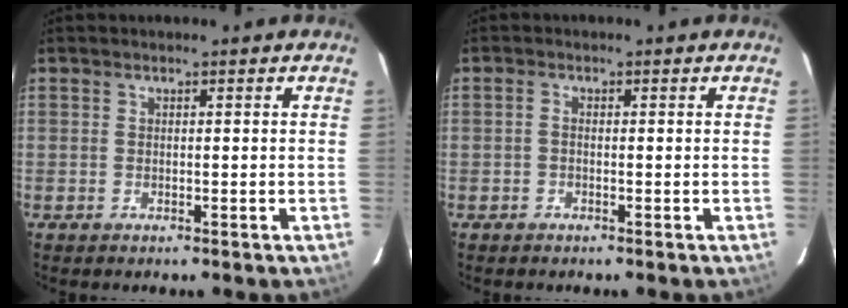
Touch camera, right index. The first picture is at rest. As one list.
[{"total": 0.9, "force": [-0.3, 0.5, 0.7], "torque": [-0.014, 0.004, -0.007]}]